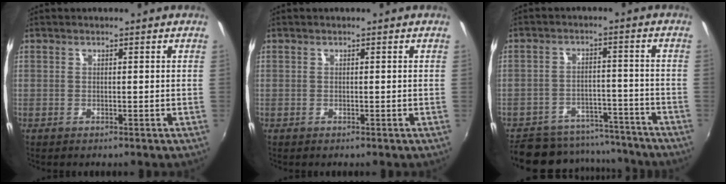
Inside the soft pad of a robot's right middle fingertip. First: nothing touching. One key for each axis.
{"total": 0.0}
{"total": 17.4, "fx": -15.1, "fy": 6.8, "fz": 5.3, "tx": -0.128, "ty": 0.021, "tz": -0.196}